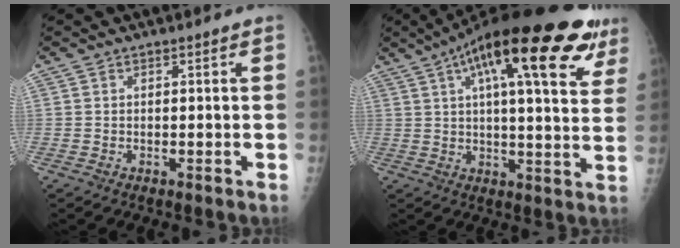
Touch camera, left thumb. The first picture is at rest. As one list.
[{"total": 26.3, "force": [13.5, 7.7, 21.2], "torque": [-0.298, 0.004, 0.188]}]